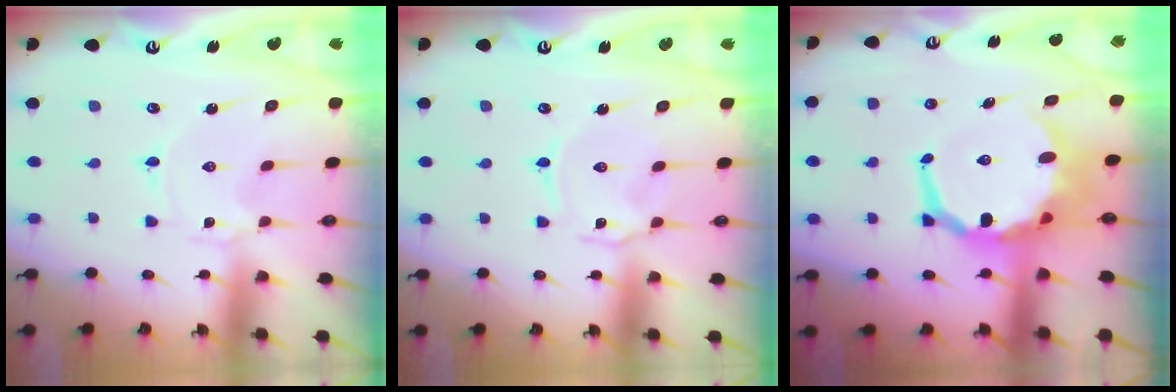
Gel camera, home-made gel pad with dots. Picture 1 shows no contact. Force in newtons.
{"total": 1.7, "press": 1.7, "slide": 0.5}
{"total": 11.9, "press": 11.7, "slide": 2.4}